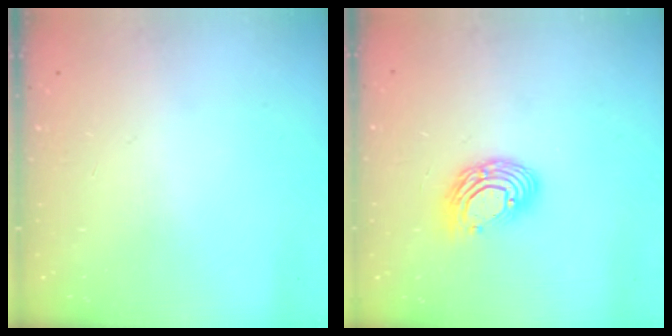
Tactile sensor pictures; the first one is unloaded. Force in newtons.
{"total": 11.0, "press": 10.9, "slide": 1.1}